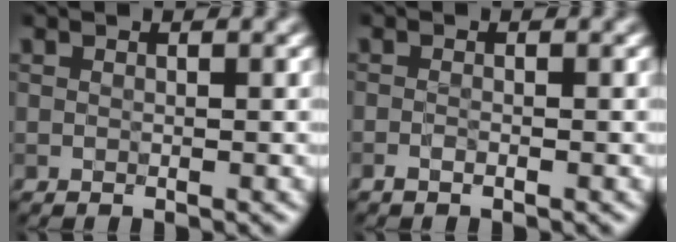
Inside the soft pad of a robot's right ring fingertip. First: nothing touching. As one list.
[{"total": 0.7, "force": [-0.5, 0.2, 0.5], "torque": [-0.010, -0.001, -0.009]}]